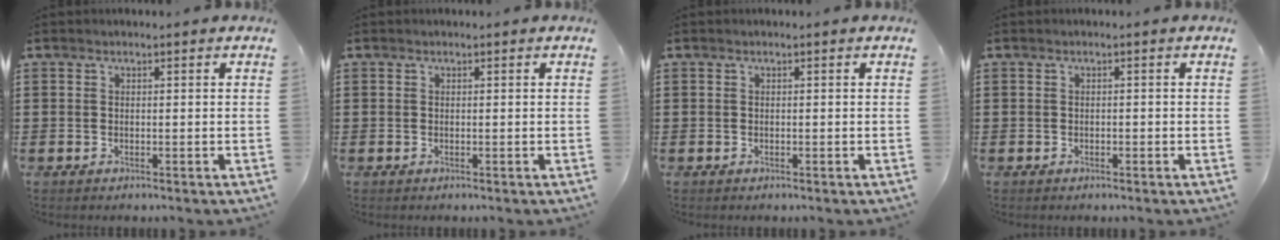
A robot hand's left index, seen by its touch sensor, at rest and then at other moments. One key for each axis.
{"total": 0.0}
{"total": 0.0}
{"total": 0.5, "fx": -0.3, "fy": 0.2, "fz": 0.4, "tx": -0.010, "ty": -0.001, "tz": -0.006}